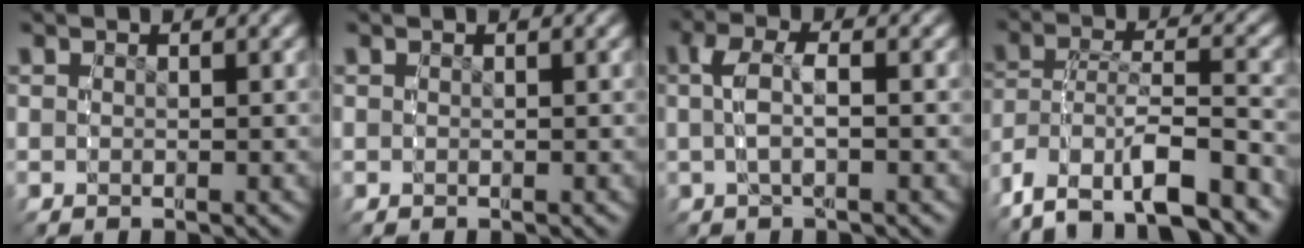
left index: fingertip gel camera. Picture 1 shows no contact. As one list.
[{"total": 0.0}, {"total": 3.4, "force": [0.0, 1.6, 3.0], "torque": [-0.054, 0.007, -0.002]}, {"total": 8.7, "force": [-5.6, 5.1, 4.3], "torque": [-0.104, -0.030, -0.076]}]